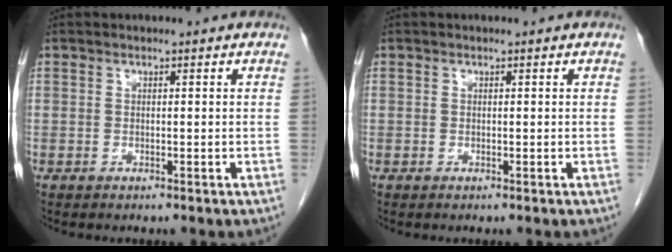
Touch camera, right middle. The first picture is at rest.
{"total": 0.0}